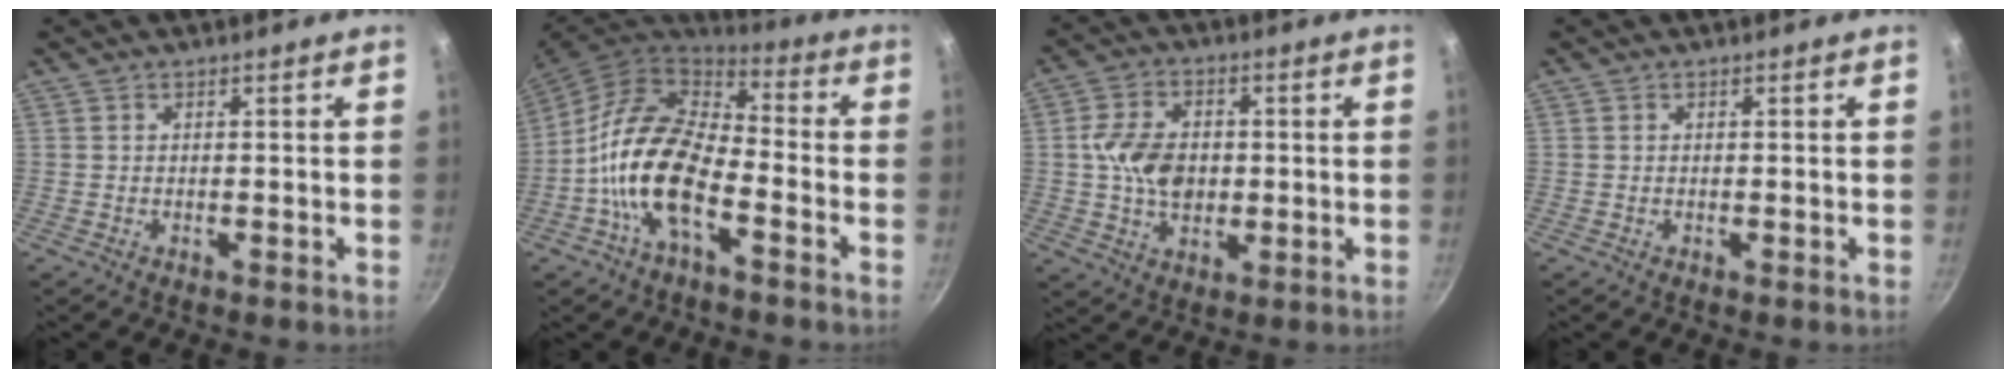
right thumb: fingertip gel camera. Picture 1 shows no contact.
{"total": 16.4, "force": [-5.4, 8.3, 13.1], "torque": [-0.240, 0.042, -0.120]}
{"total": 9.0, "force": [0.4, 6.4, 6.3], "torque": [-0.099, 0.002, 0.005]}
{"total": 0.0}